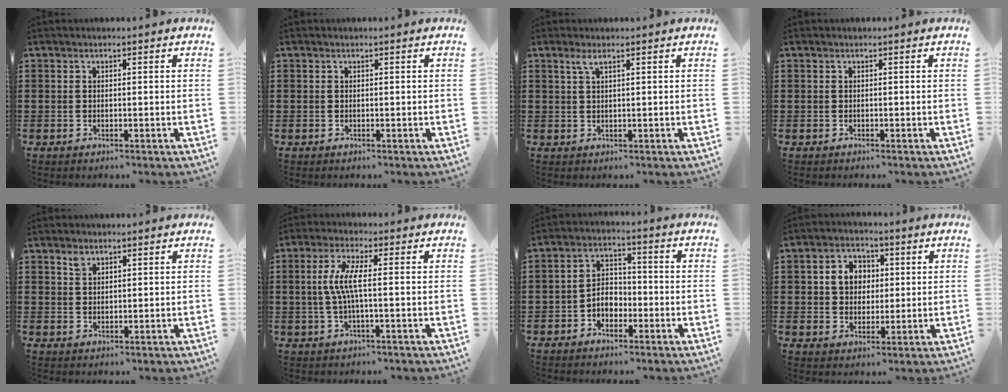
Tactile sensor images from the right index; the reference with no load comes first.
{"total": 0.0}
{"total": 1.5, "force": [0.8, 0.3, 1.2], "torque": [-0.027, 0.003, 0.013]}
{"total": 0.0}
{"total": 1.6, "force": [1.3, 0.8, 0.5], "torque": [-0.004, -0.002, 0.024]}
{"total": 5.4, "force": [-0.3, 0.6, 5.4], "torque": [-0.121, -0.010, -0.016]}
{"total": 3.6, "force": [-1.8, 2.5, 1.9], "torque": [-0.040, 0.009, -0.037]}
{"total": 5.3, "force": [0.9, 4.6, 2.6], "torque": [-0.059, 0.015, 0.010]}